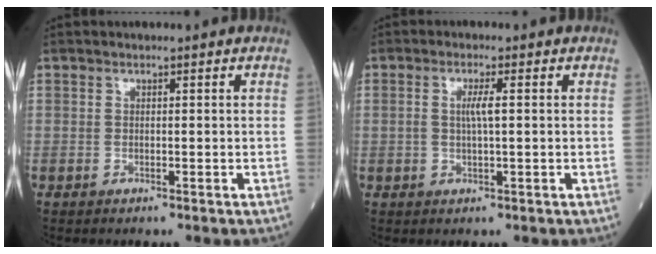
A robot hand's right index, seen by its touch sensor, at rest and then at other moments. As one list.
[{"total": 2.9, "force": [0.3, -0.2, 2.9], "torque": [-0.060, -0.001, 0.005]}]